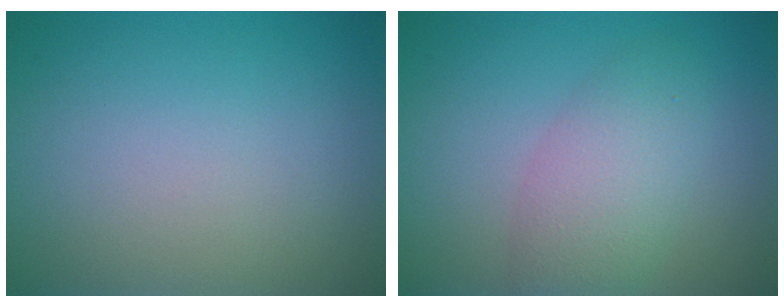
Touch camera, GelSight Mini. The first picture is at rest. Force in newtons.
{"total": 4.1, "press": 4.1, "slide": 0.2}